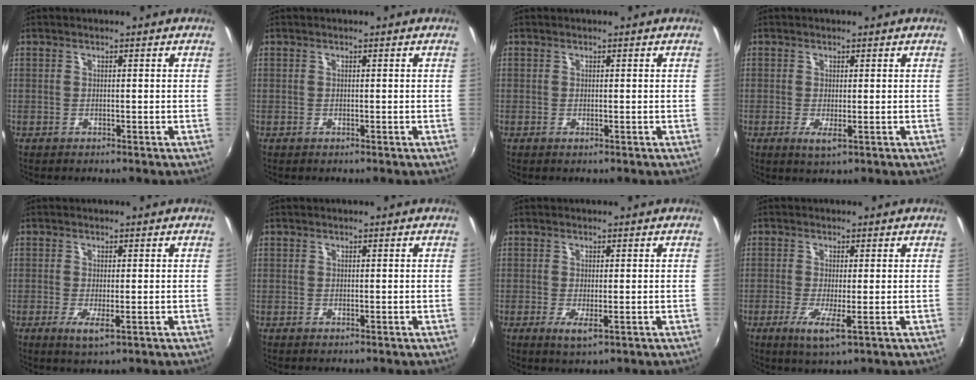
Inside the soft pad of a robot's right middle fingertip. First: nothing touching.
{"total": 0.0}
{"total": 0.0}
{"total": 2.3, "force": [-0.5, 0.4, 2.2], "torque": [-0.043, -0.011, -0.008]}
{"total": 3.3, "force": [-0.9, 0.6, 3.1], "torque": [-0.062, -0.014, -0.016]}
{"total": 0.0}
{"total": 2.9, "force": [-0.7, 0.6, 2.7], "torque": [-0.050, -0.014, -0.010]}
{"total": 4.6, "force": [-1.3, 0.2, 4.4], "torque": [-0.095, -0.017, -0.028]}